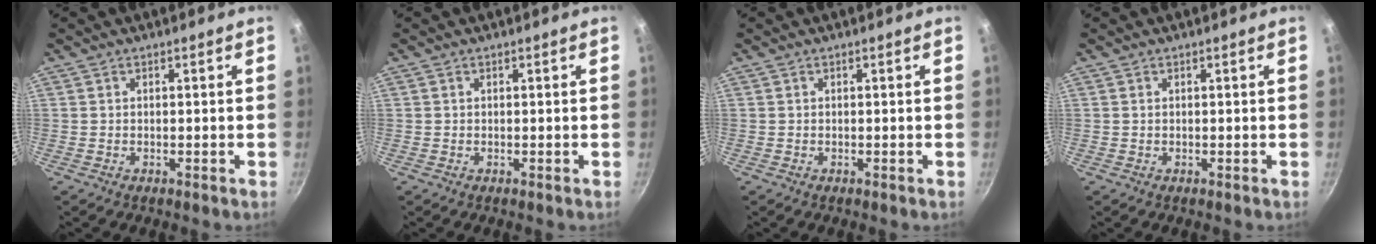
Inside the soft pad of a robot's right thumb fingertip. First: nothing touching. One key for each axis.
{"total": 0.0}
{"total": 0.0}
{"total": 0.0}